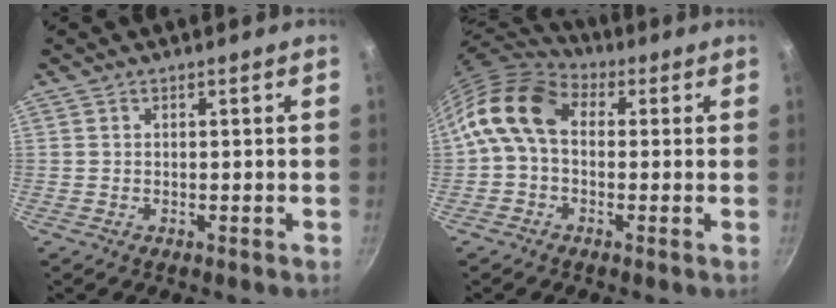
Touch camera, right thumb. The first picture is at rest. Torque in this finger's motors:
{"motor_torque": [0.85, 0.82, 0.39, -0.36, 0.17]}